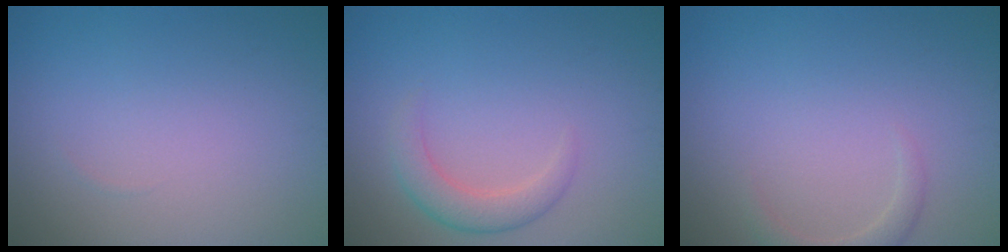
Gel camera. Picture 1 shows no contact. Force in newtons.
{"total": 2.6, "press": 2.6, "slide": 0.1}
{"total": 1.6, "press": 1.6, "slide": 0.1}